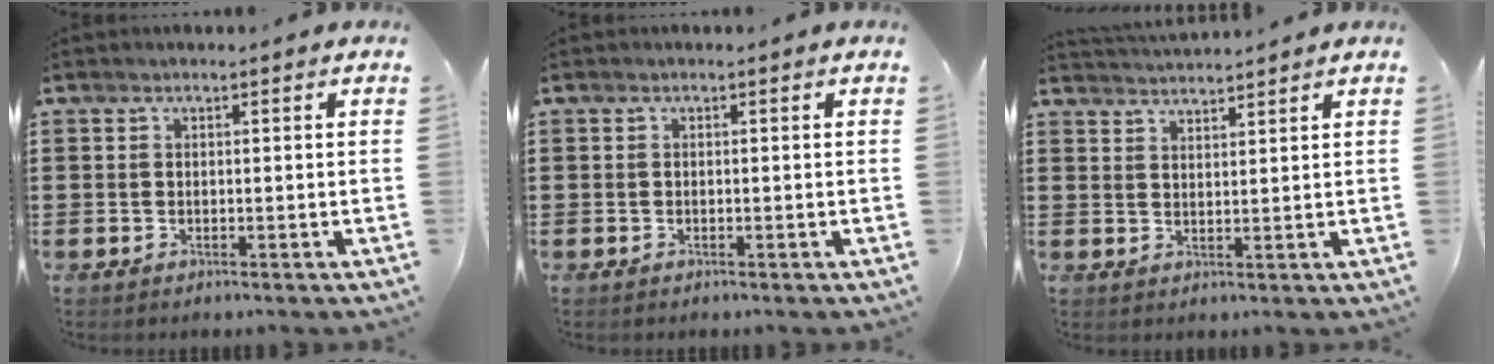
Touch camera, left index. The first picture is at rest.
{"total": 0.0}
{"total": 2.5, "force": [2.5, -0.3, -0.2], "torque": [-0.003, -0.009, 0.046]}